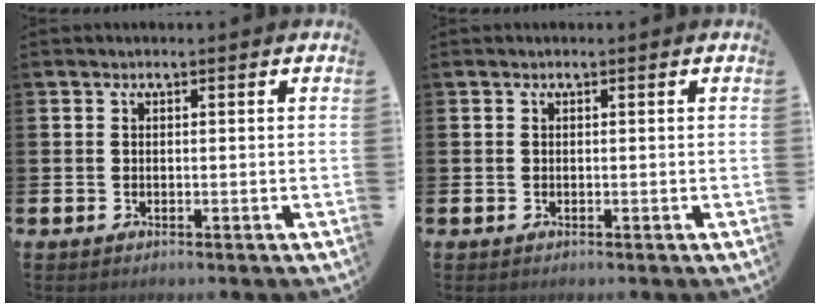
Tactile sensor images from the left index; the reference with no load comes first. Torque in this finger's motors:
{"motor_torque": [0.56, -1.03, -0.07, -0.01]}